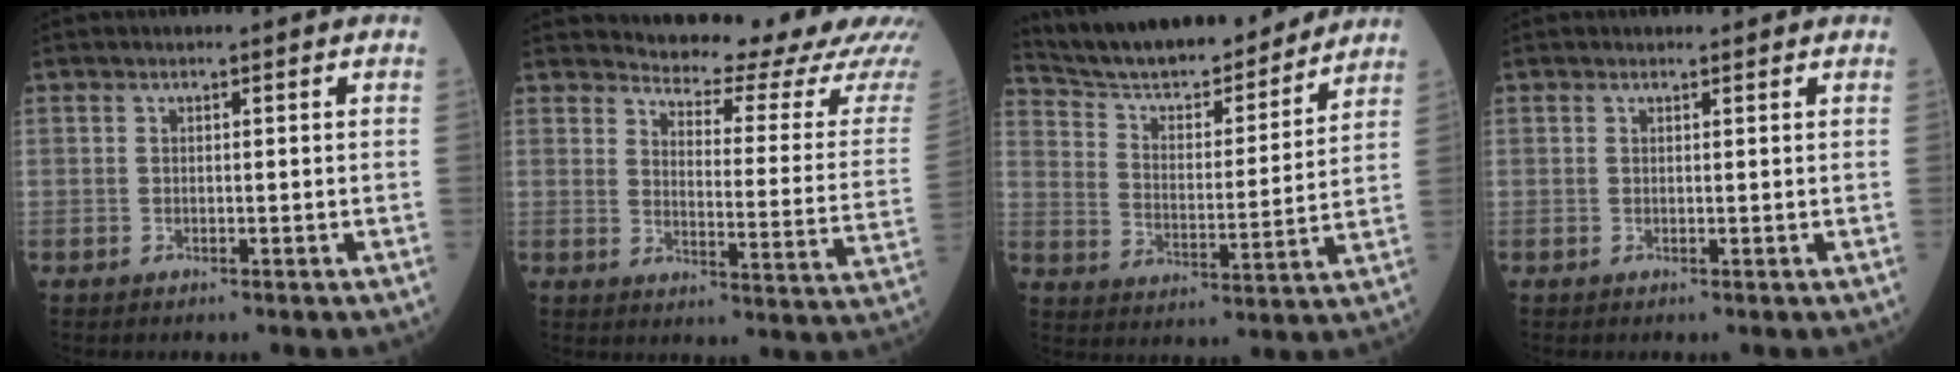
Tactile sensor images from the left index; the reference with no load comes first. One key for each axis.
{"total": 18.1, "fx": 17.5, "fy": 1.7, "fz": 4.4, "tx": -0.049, "ty": -0.102, "tz": 0.188}
{"total": 20.1, "fx": 18.4, "fy": 3.3, "fz": 7.4, "tx": -0.120, "ty": -0.001, "tz": 0.281}
{"total": 0.8, "fx": 0.7, "fy": 0.2, "fz": 0.0, "tx": -0.008, "ty": -0.001, "tz": 0.008}